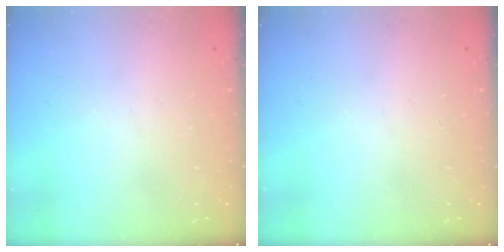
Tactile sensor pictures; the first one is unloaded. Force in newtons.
{"total": 0.0}